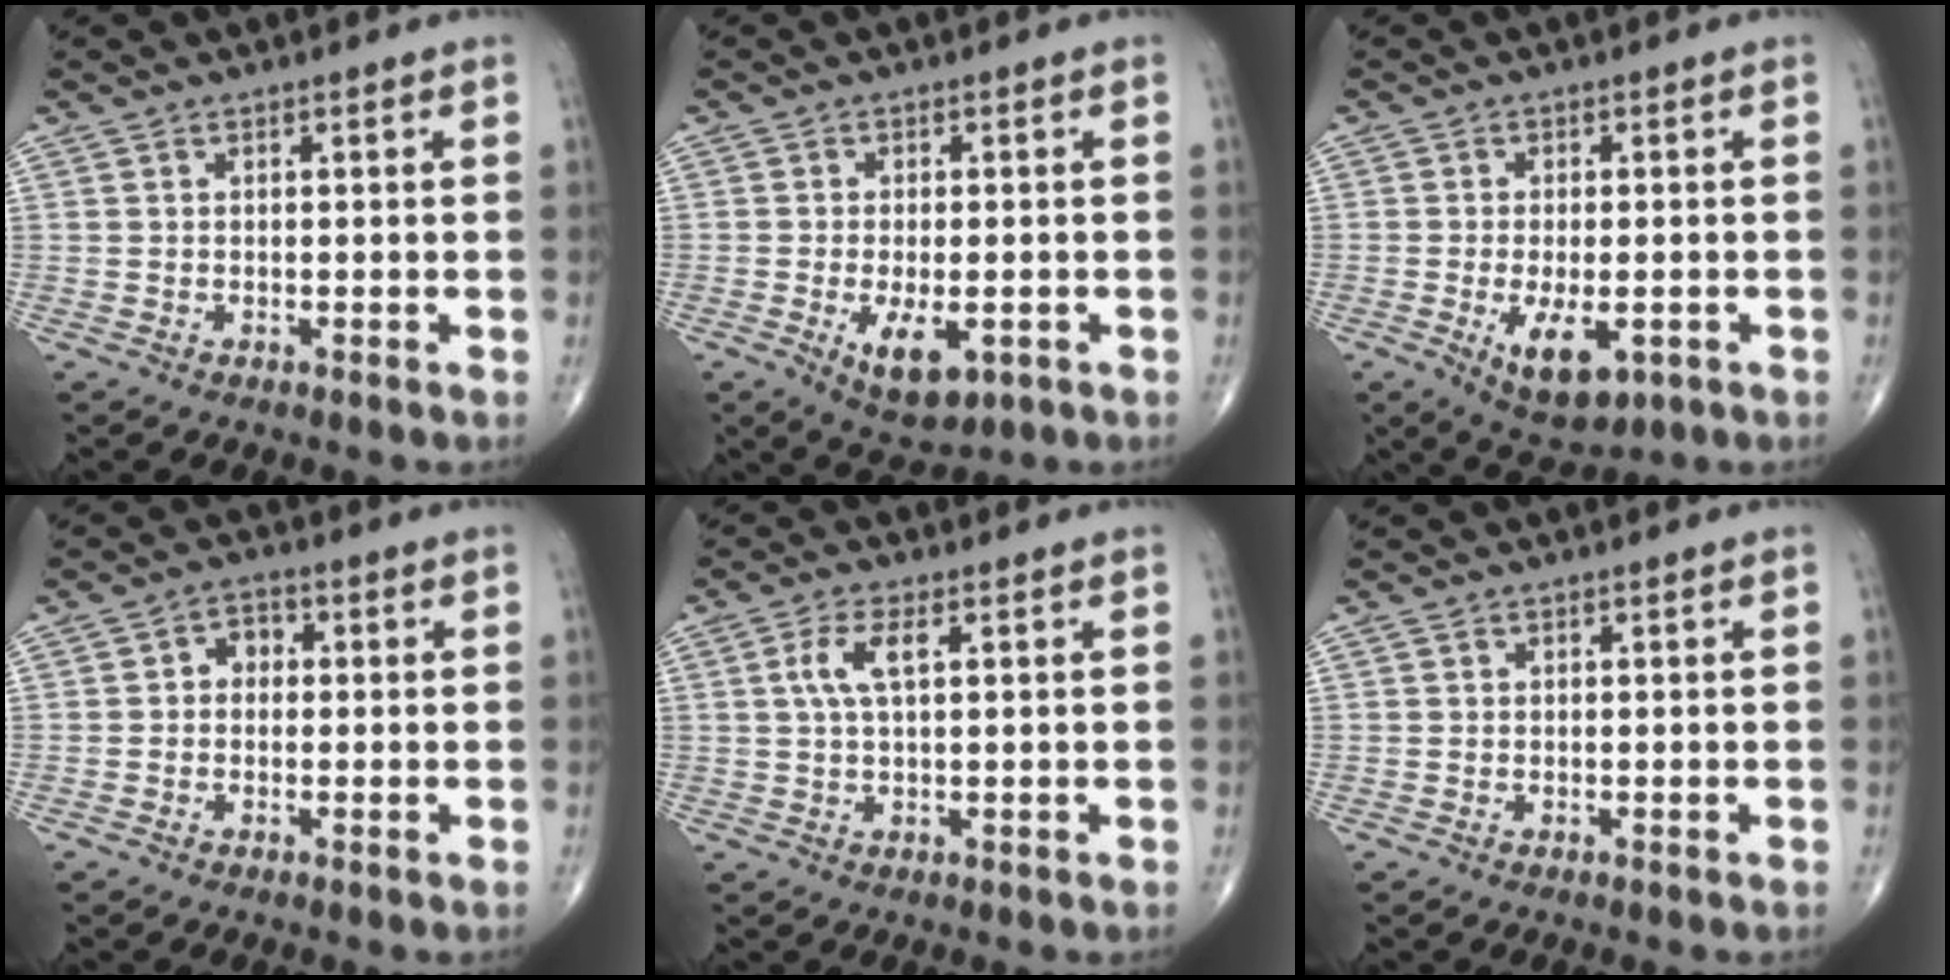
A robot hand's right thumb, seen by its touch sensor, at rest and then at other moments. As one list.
[{"total": 7.7, "force": [-2.4, 3.7, 6.3], "torque": [-0.100, -0.008, -0.028]}, {"total": 8.6, "force": [-2.7, 4.1, 7.0], "torque": [-0.108, -0.008, -0.031]}, {"total": 3.3, "force": [0.0, 2.7, 2.0], "torque": [-0.011, 0.015, -0.009]}, {"total": 5.0, "force": [1.4, 1.9, 4.4], "torque": [-0.099, 0.008, 0.028]}, {"total": 0.0}]